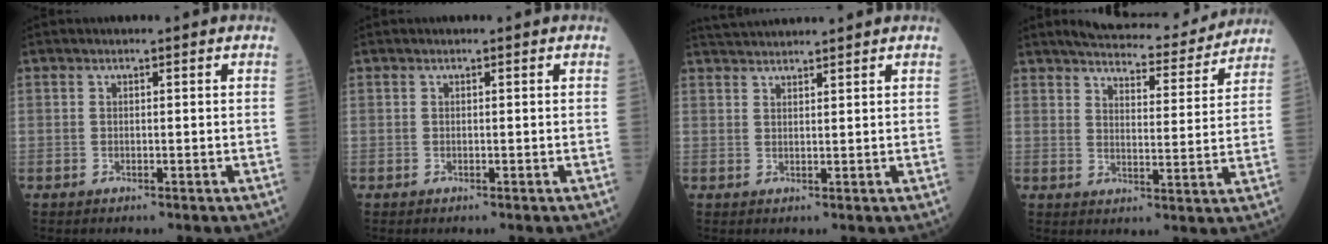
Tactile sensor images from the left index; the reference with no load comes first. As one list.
[{"total": 0.0}, {"total": 6.3, "force": [6.1, -0.5, 1.8], "torque": [-0.033, 0.033, 0.098]}, {"total": 15.0, "force": [13.9, 2.9, 4.7], "torque": [-0.054, -0.006, 0.177]}]